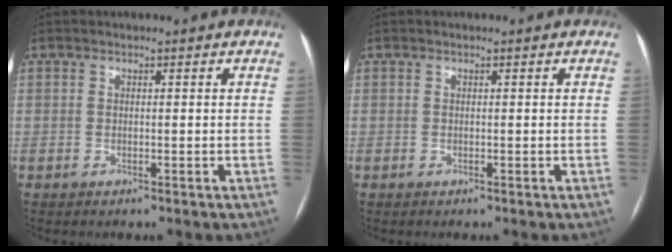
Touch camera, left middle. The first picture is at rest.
{"total": 0.0}